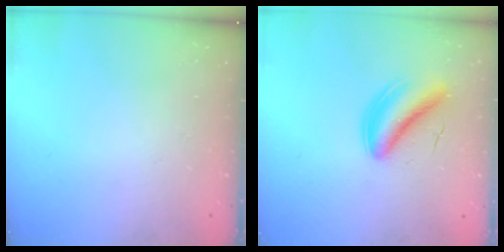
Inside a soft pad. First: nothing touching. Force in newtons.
{"total": 5.9, "press": 5.7, "slide": 1.7}